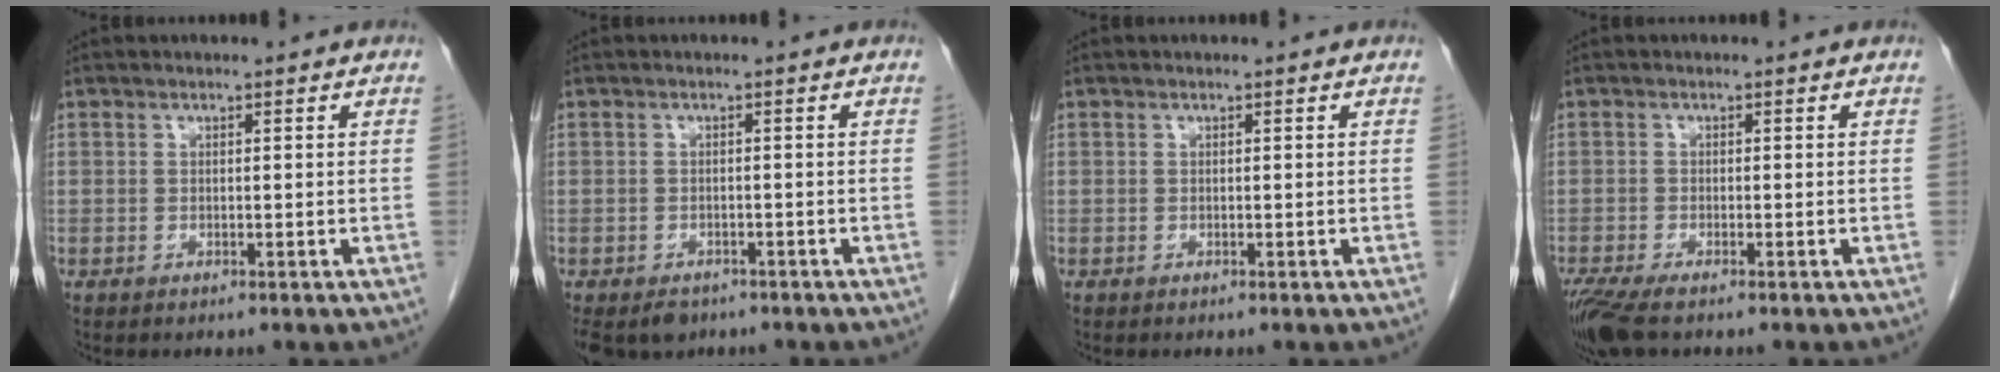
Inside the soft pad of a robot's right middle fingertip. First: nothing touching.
{"total": 7.6, "force": [-5.0, 5.1, 2.7], "torque": [-0.064, -0.013, -0.069]}
{"total": 0.0}
{"total": 5.0, "force": [-3.6, 1.0, 3.2], "torque": [-0.064, -0.014, -0.067]}